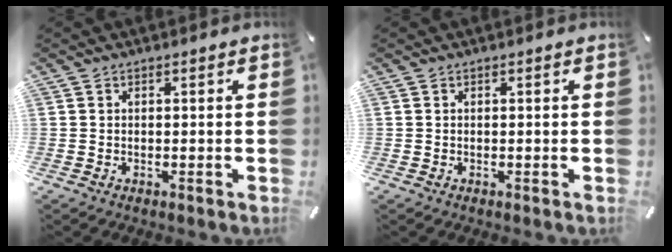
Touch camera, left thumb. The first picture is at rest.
{"total": 0.0}